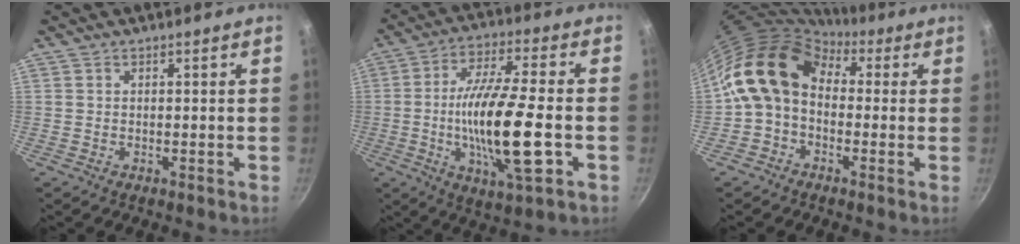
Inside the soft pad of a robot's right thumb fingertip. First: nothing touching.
{"total": 18.4, "force": [-3.5, 4.6, 17.4], "torque": [-0.318, 0.011, -0.068]}
{"total": 12.7, "force": [1.1, 9.5, 8.3], "torque": [-0.126, 0.030, -0.005]}